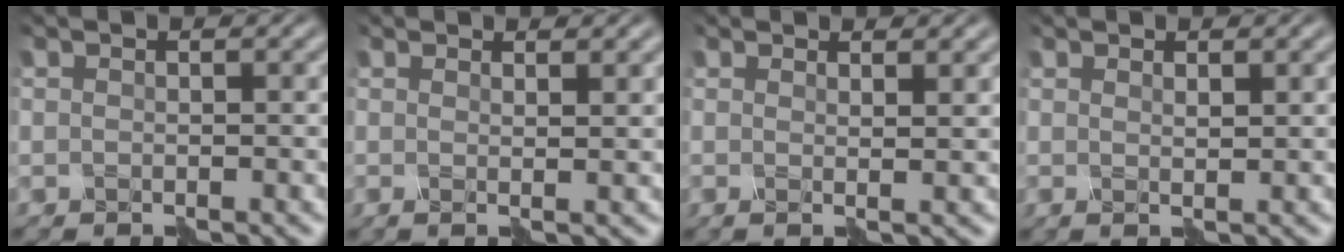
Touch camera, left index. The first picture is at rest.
{"total": 1.4, "force": [1.2, 0.3, 0.7], "torque": [-0.004, -0.003, 0.006]}
{"total": 1.8, "force": [1.4, 0.4, 1.0], "torque": [-0.008, 0.000, 0.004]}
{"total": 0.8, "force": [0.7, 0.0, 0.3], "torque": [-0.004, -0.003, 0.013]}